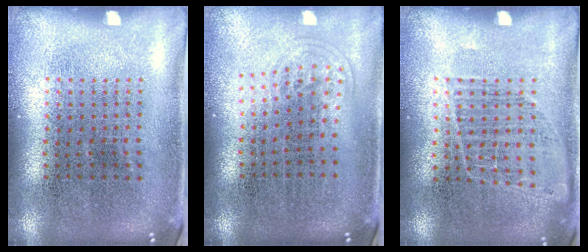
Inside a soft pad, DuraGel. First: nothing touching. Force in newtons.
{"total": 1.0, "press": 0.6, "slide": 0.8}
{"total": 0.9, "press": 0.9, "slide": 0.3}